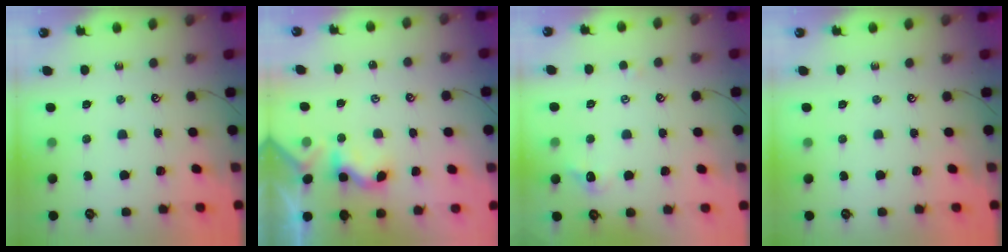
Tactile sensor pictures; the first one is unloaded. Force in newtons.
{"total": 1.6, "press": 1.5, "slide": 0.5}
{"total": 1.2, "press": 1.0, "slide": 0.7}
{"total": 0.0}